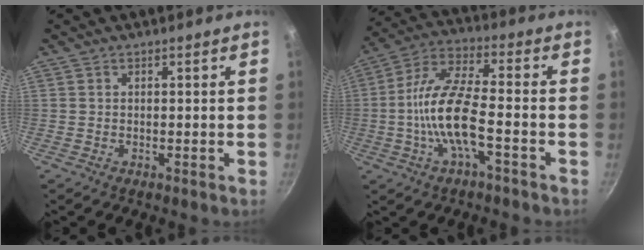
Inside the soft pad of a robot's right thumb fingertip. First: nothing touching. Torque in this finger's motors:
{"motor_torque": [2.51, 2.49, 1.54, -0.28, 0.46]}